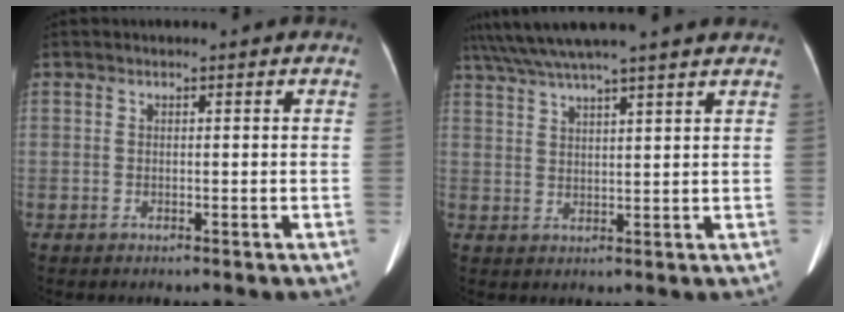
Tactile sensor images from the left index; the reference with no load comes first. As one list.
[{"total": 12.6, "force": [11.0, -1.0, 6.0], "torque": [-0.112, 0.036, 0.159]}]